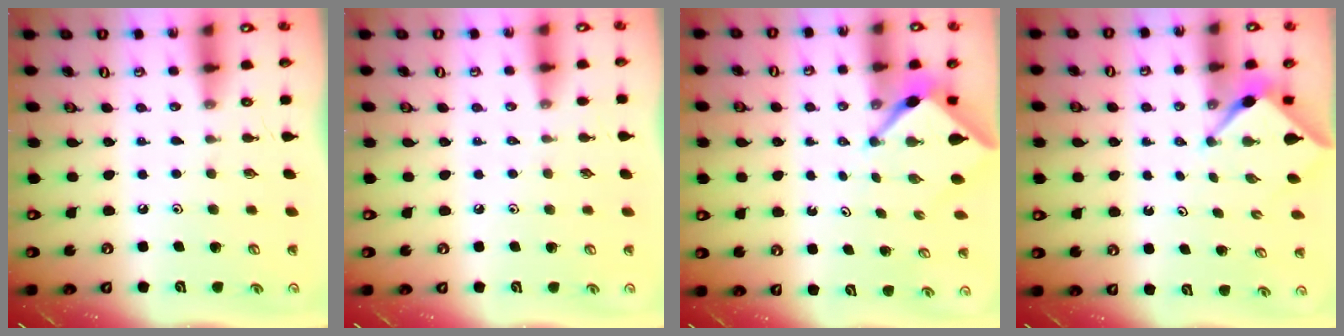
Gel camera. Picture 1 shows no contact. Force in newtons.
{"total": 1.9, "press": 1.8, "slide": 0.3}
{"total": 2.9, "press": 2.9, "slide": 0.4}
{"total": 3.2, "press": 3.2, "slide": 0.3}